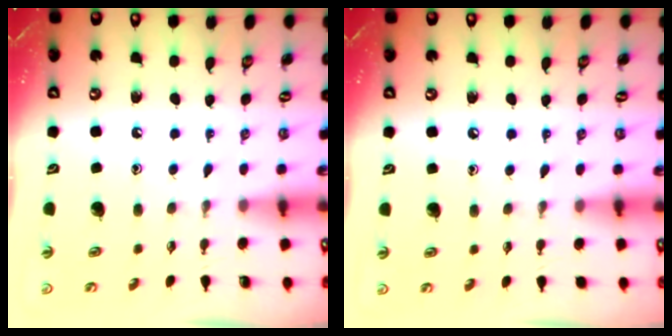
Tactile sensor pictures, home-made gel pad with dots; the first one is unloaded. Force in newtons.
{"total": 2.5, "press": 2.5, "slide": 0.4}